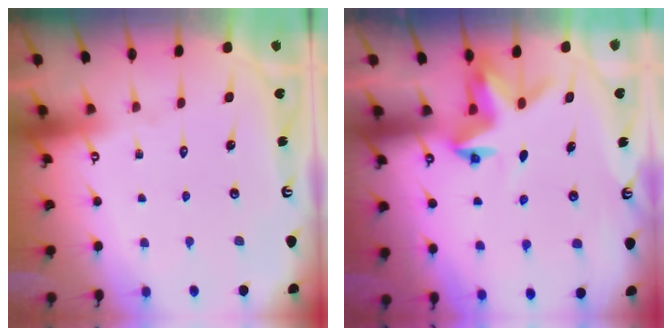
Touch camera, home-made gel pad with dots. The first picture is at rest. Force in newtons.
{"total": 3.8, "press": 3.8, "slide": 0.3}